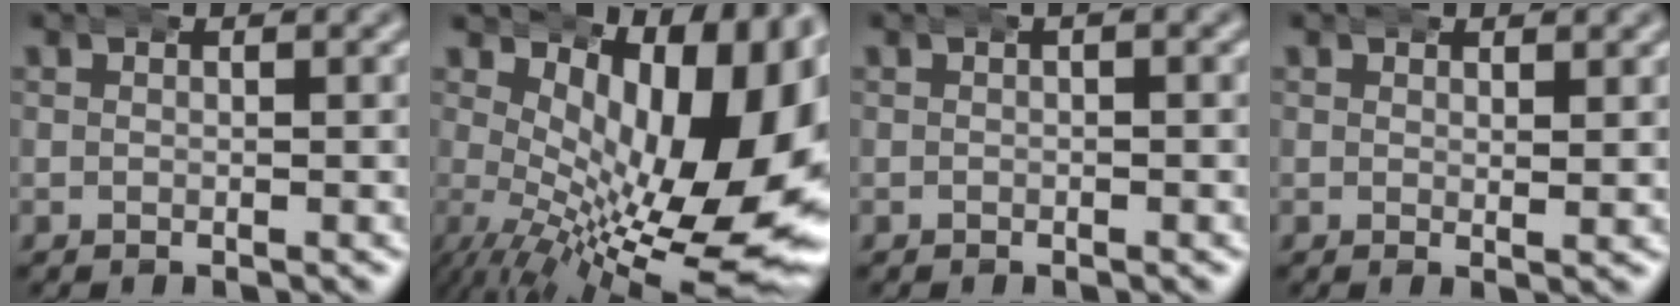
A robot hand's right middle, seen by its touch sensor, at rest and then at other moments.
{"total": 14.2, "force": [0.0, 6.9, 12.4], "torque": [-0.159, -0.028, 0.014]}
{"total": 0.0}
{"total": 1.0, "force": [0.9, -0.1, 0.4], "torque": [-0.007, -0.011, 0.015]}